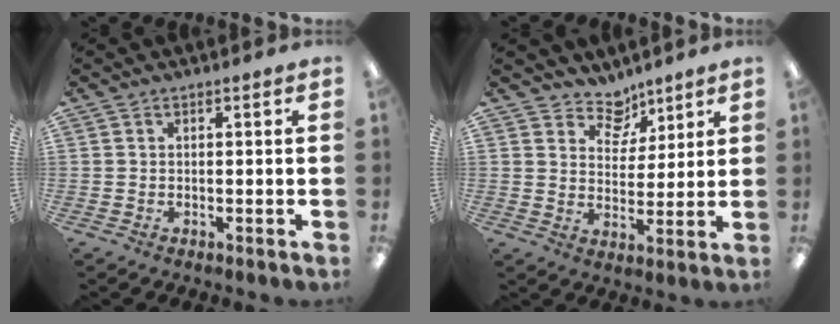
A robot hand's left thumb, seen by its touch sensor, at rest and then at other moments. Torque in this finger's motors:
{"motor_torque": [0.27, 0.22, -0.22, -0.26, -0.06]}